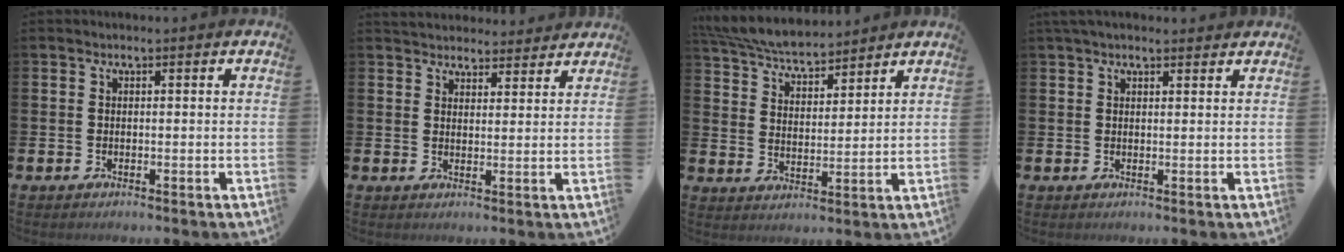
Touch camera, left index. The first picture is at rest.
{"total": 4.0, "force": [3.8, 1.0, -0.2], "torque": [-0.005, -0.017, 0.070]}
{"total": 6.4, "force": [6.2, 0.9, 1.3], "torque": [-0.051, -0.034, 0.111]}
{"total": 2.2, "force": [2.0, 0.7, 0.8], "torque": [-0.009, -0.002, 0.033]}